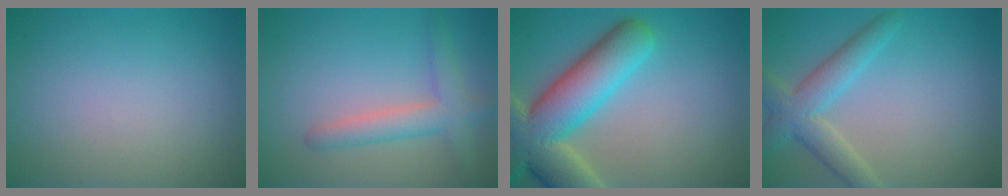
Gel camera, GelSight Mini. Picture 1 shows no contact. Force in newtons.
{"total": 3.5, "press": 3.5, "slide": 0.2}
{"total": 11.1, "press": 11.1, "slide": 0.9}
{"total": 4.2, "press": 4.2, "slide": 0.3}